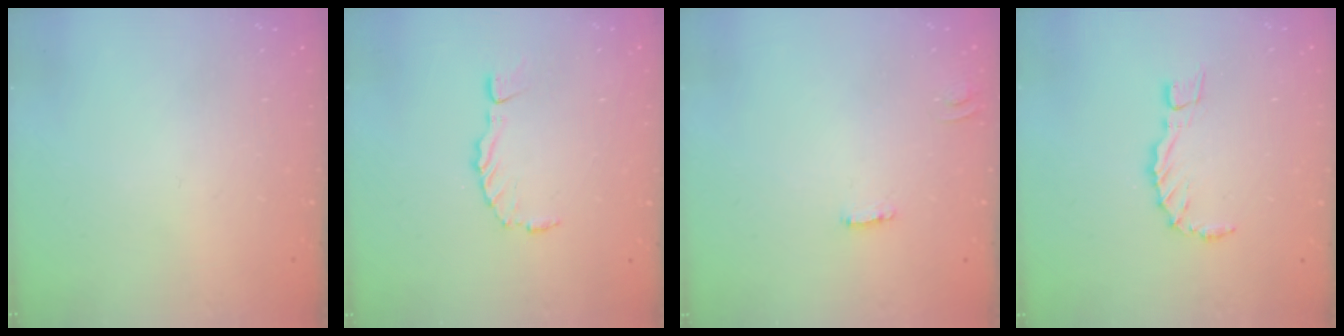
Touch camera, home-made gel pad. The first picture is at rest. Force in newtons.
{"total": 1.2, "press": 1.2, "slide": 0.3}
{"total": 2.0, "press": 2.0, "slide": 0.1}
{"total": 5.2, "press": 5.2, "slide": 0.7}